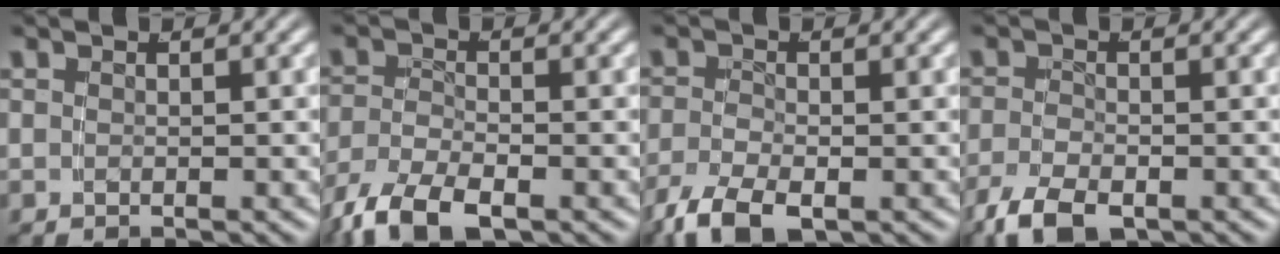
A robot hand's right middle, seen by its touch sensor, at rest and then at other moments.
{"total": 6.3, "force": [-3.9, 3.4, 3.6], "torque": [-0.087, -0.033, -0.050]}
{"total": 4.5, "force": [-2.8, 2.1, 2.9], "torque": [-0.063, -0.023, -0.033]}
{"total": 4.2, "force": [-2.8, 1.9, 2.5], "torque": [-0.053, -0.019, -0.037]}